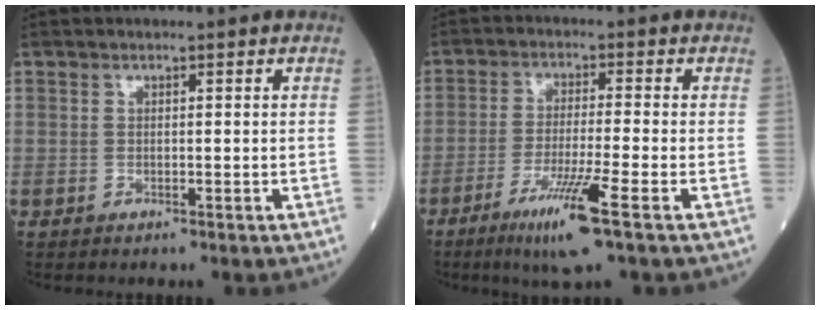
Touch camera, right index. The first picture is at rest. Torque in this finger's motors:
{"motor_torque": [1.07, -0.57, 0.55, 0.18]}